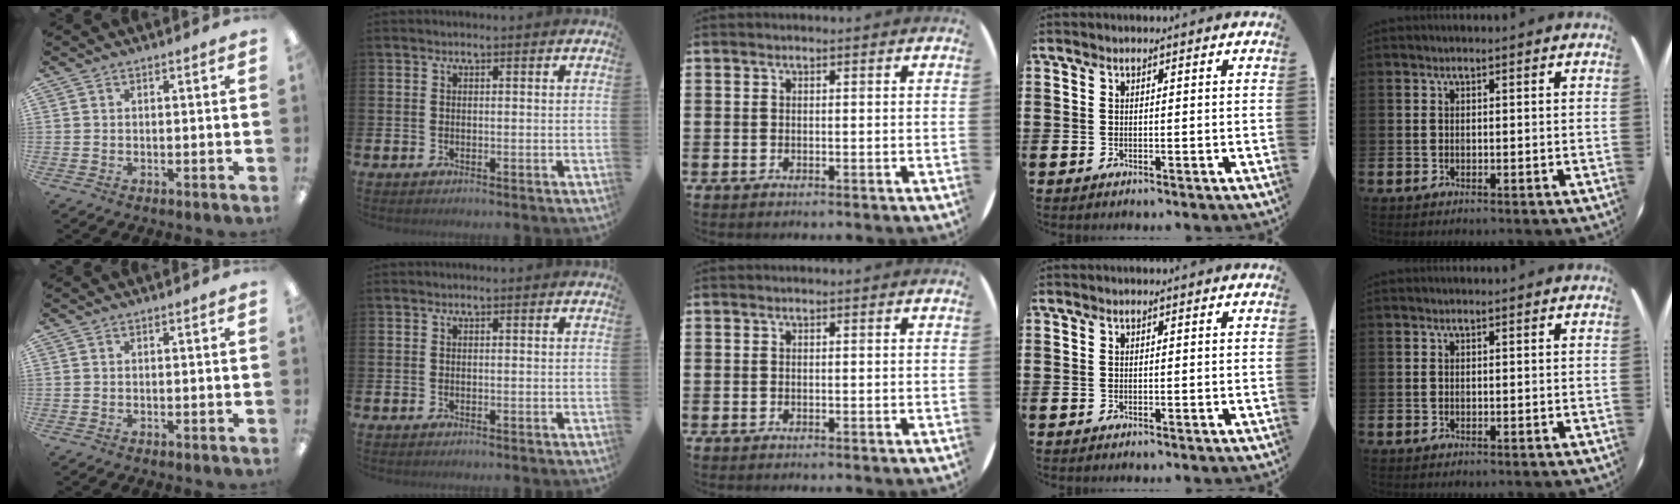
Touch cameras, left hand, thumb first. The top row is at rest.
{}